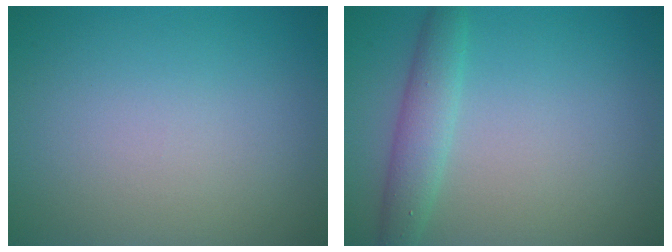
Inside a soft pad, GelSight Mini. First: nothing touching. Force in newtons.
{"total": 2.9, "press": 2.9, "slide": 0.2}